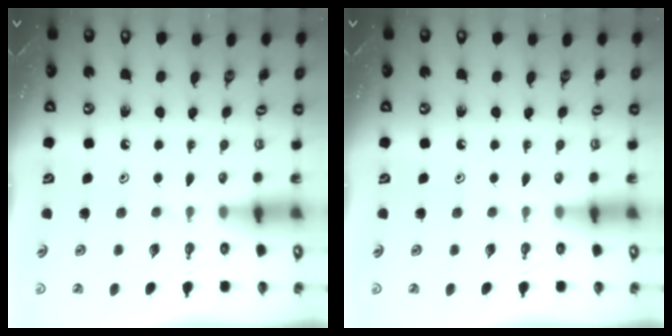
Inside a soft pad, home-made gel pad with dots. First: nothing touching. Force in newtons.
{"total": 0.0}